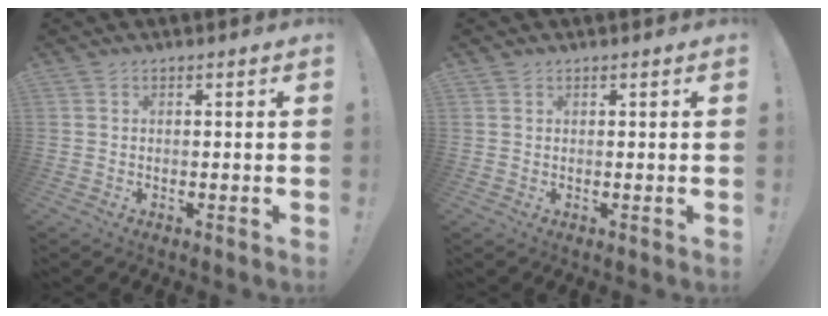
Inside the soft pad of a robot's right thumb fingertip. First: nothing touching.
{"total": 0.7, "force": [0.7, 0.1, 0.1], "torque": [0.004, -0.002, 0.012]}